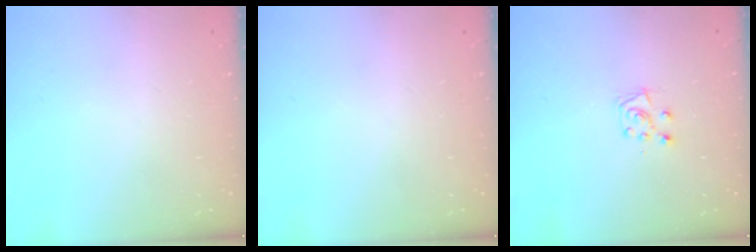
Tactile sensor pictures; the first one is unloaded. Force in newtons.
{"total": 0.0}
{"total": 7.0, "press": 6.9, "slide": 0.6}